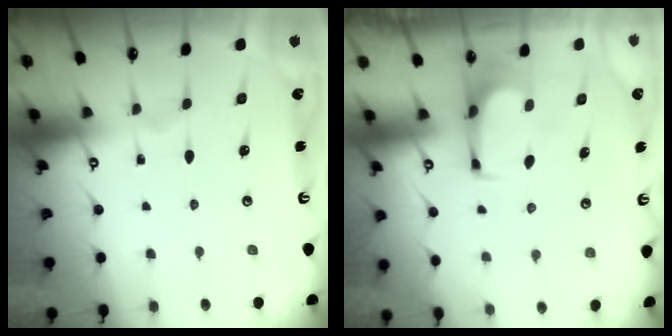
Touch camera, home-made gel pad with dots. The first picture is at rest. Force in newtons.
{"total": 3.5, "press": 3.5, "slide": 0.2}